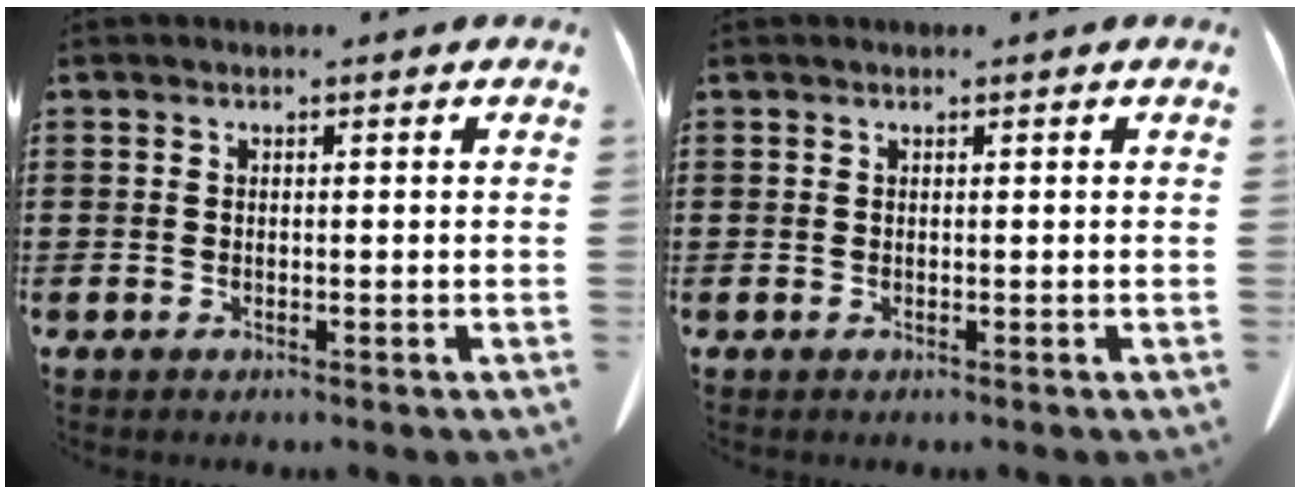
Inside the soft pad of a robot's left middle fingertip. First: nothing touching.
{"total": 0.0}